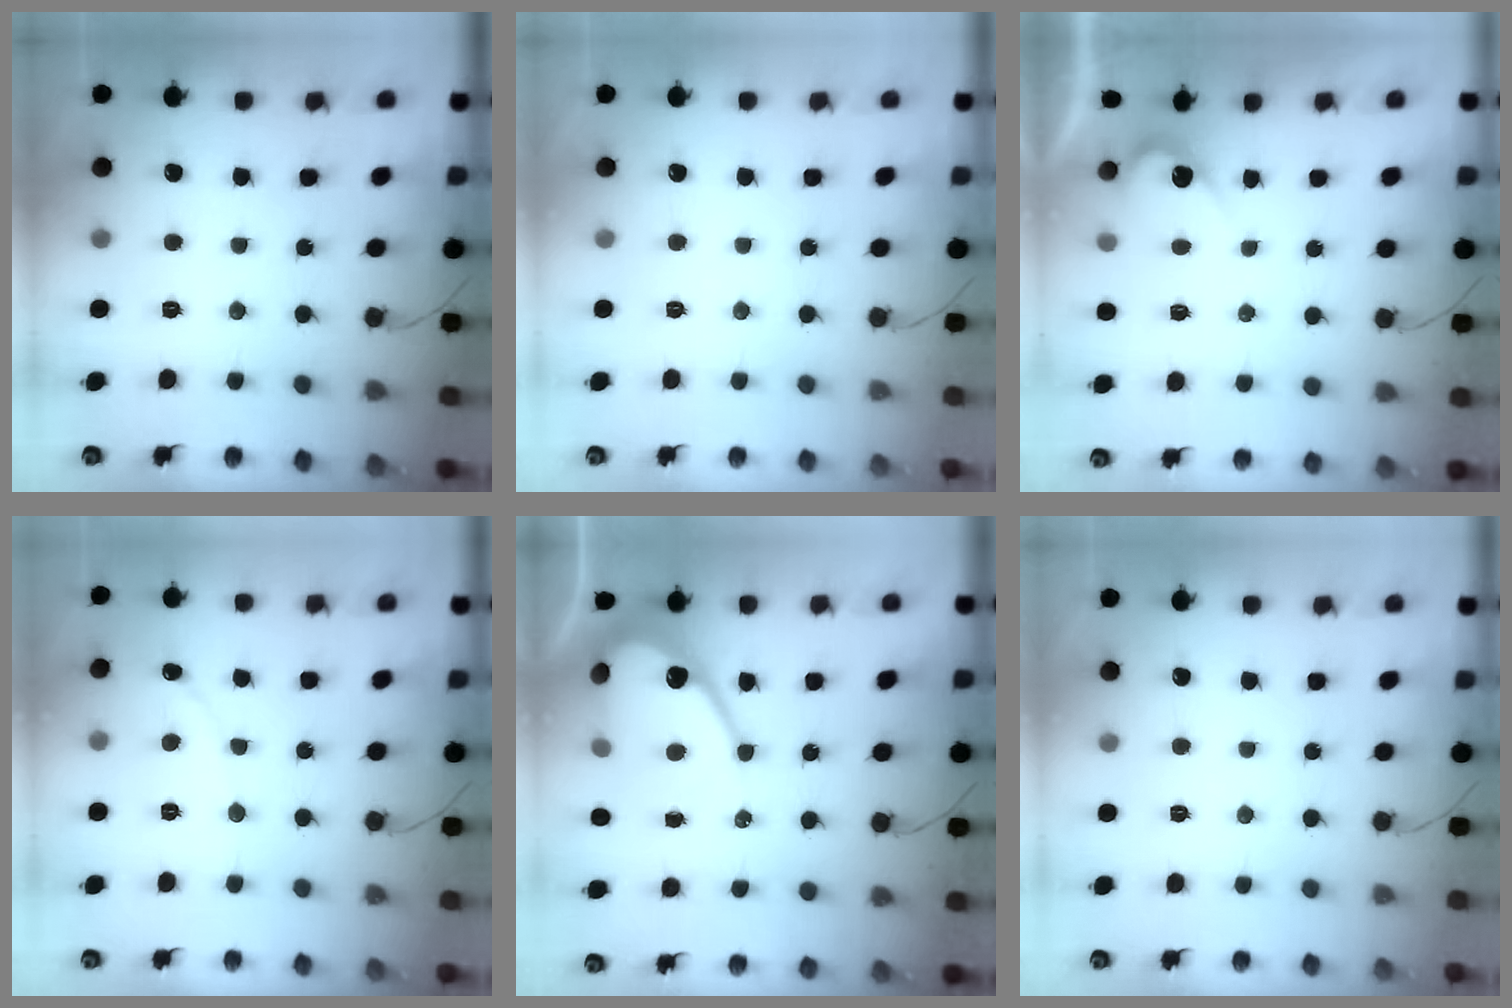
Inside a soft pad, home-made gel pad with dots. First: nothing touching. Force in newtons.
{"total": 0.0}
{"total": 3.8, "press": 3.8, "slide": 0.3}
{"total": 1.0, "press": 1.0, "slide": 0.1}
{"total": 13.9, "press": 13.8, "slide": 1.2}
{"total": 0.0}